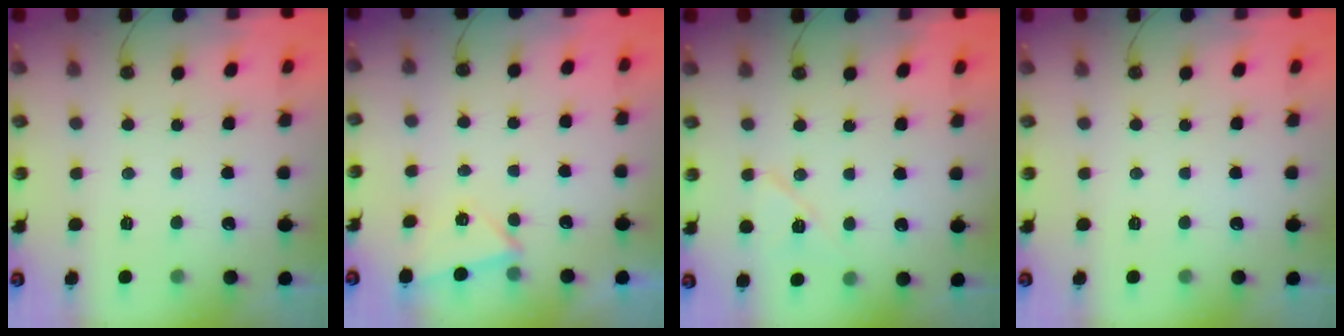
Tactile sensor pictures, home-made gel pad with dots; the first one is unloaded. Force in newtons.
{"total": 2.7, "press": 2.5, "slide": 1.1}
{"total": 8.1, "press": 8.1, "slide": 1.1}
{"total": 0.0}